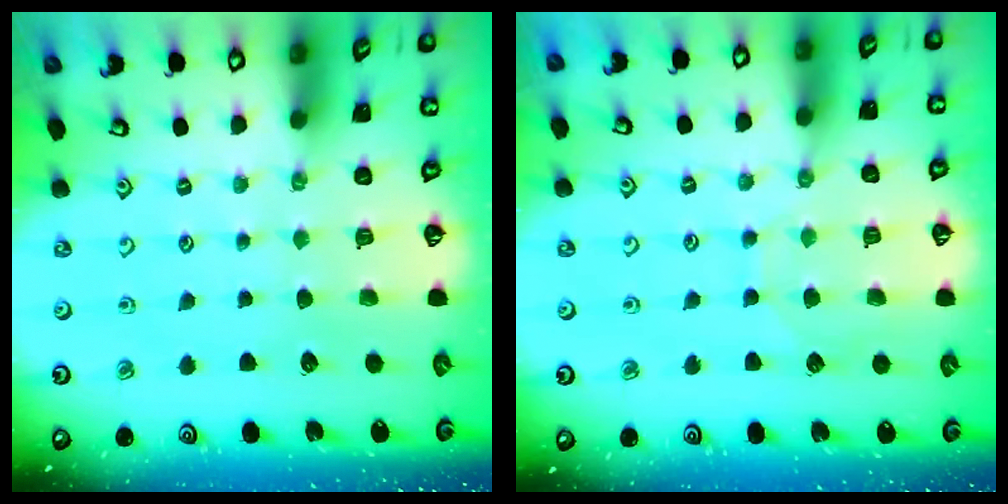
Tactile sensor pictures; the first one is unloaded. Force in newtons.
{"total": 7.0, "press": 7.0, "slide": 0.5}